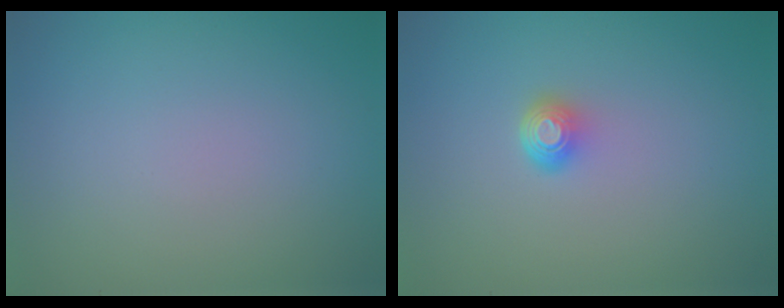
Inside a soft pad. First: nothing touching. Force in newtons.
{"total": 1.7, "press": 1.2, "slide": 1.2}